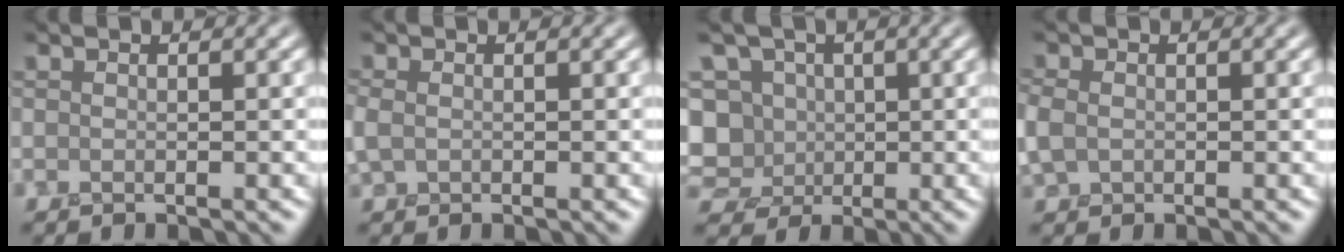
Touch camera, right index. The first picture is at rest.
{"total": 1.0, "force": [0.1, 0.9, 0.3], "torque": [-0.010, 0.005, -0.001]}
{"total": 10.9, "force": [1.6, 9.7, 4.6], "torque": [-0.099, 0.037, -0.007]}
{"total": 1.6, "force": [0.1, 1.5, 0.6], "torque": [-0.017, 0.005, -0.002]}